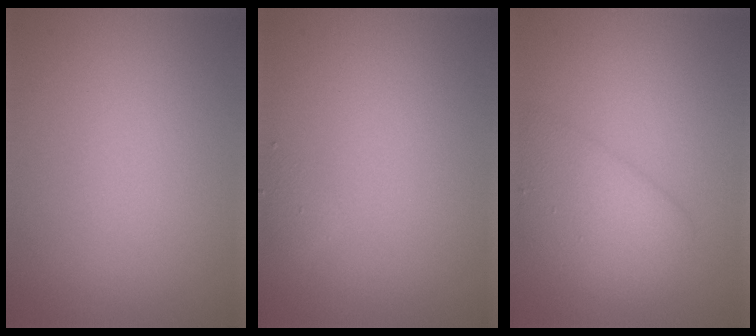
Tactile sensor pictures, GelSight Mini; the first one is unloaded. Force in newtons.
{"total": 0.8, "press": 0.8, "slide": 0.0}
{"total": 3.6, "press": 3.6, "slide": 0.2}